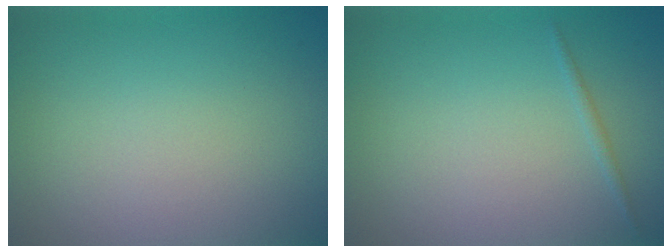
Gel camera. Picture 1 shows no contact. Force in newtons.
{"total": 0.6, "press": 0.6, "slide": 0.1}